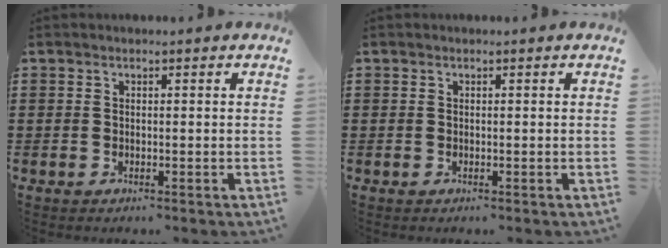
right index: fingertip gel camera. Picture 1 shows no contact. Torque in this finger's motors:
{"motor_torque": [-0.96, 1.18, 0.00, -0.01]}